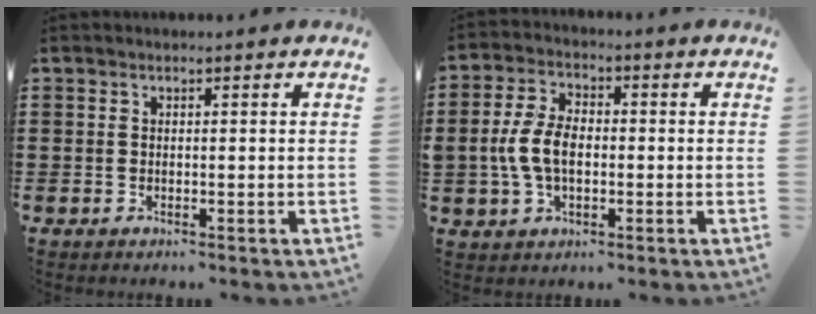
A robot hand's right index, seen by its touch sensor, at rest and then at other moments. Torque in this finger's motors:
{"motor_torque": [0.77, -0.57, 0.74, 0.16]}